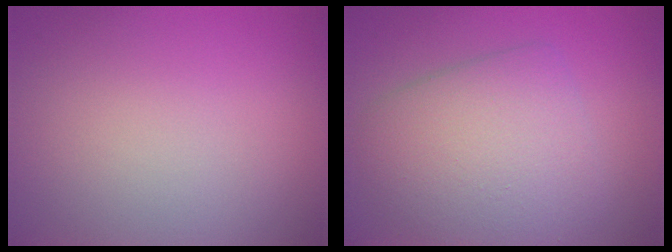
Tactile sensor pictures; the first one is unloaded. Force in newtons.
{"total": 6.5, "press": 6.5, "slide": 0.2}